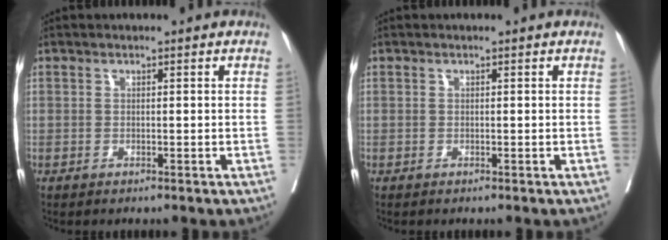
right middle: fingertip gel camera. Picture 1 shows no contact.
{"total": 0.0}